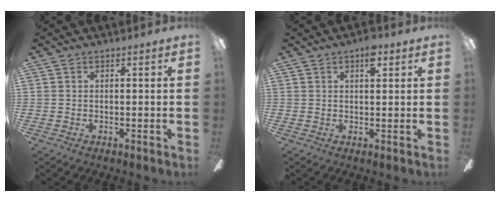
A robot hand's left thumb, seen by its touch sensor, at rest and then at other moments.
{"total": 4.0, "force": [2.4, 1.7, 2.7], "torque": [-0.026, -0.008, 0.035]}